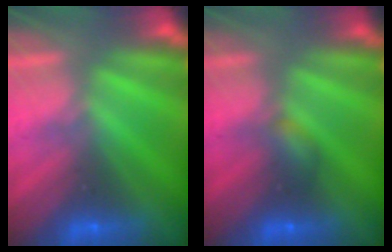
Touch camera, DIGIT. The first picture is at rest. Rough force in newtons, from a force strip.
{"total": 2.2}